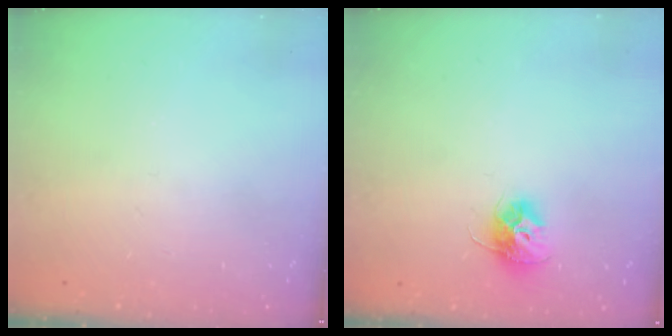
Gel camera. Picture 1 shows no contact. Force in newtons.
{"total": 9.8, "press": 9.8, "slide": 0.3}